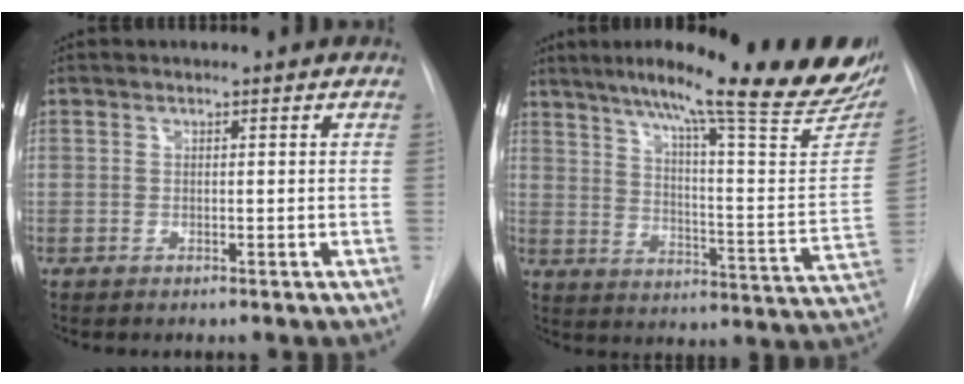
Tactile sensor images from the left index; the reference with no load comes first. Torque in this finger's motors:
{"motor_torque": [0.14, -0.24, 0.28, 0.08]}